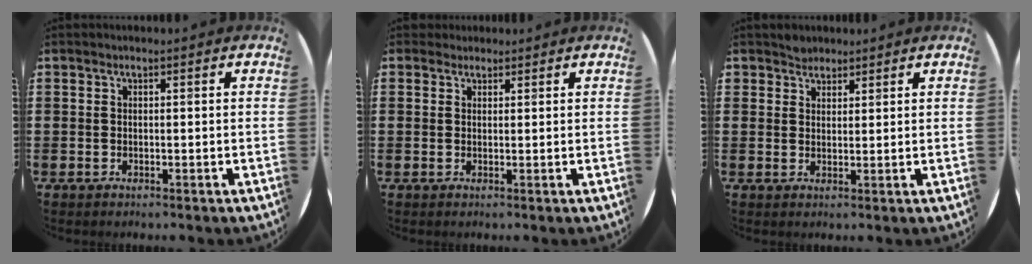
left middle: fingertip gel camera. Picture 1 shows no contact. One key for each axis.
{"total": 1.2, "fx": 1.1, "fy": 0.5, "fz": -0.1, "tx": 0.007, "ty": 0.001, "tz": 0.020}
{"total": 2.2, "fx": 2.0, "fy": 0.9, "fz": -0.2, "tx": 0.009, "ty": 0.000, "tz": 0.038}